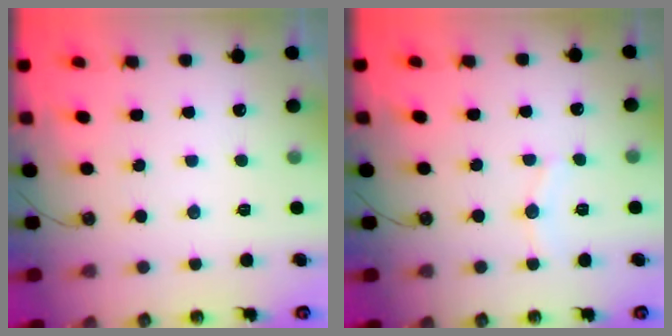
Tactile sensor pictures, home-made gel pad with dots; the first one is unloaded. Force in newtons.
{"total": 4.7, "press": 4.7, "slide": 0.5}